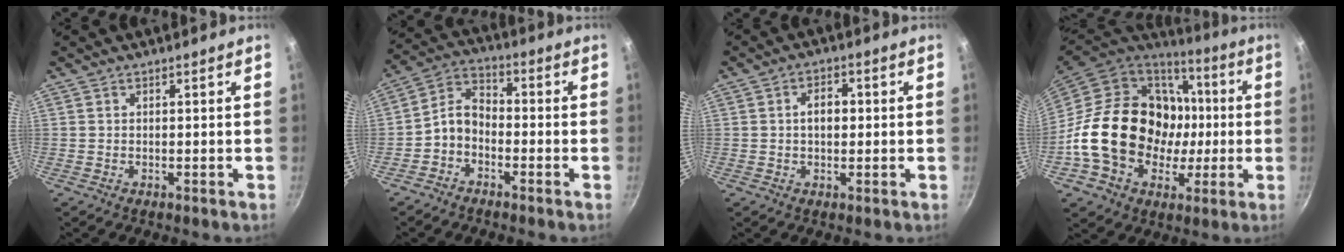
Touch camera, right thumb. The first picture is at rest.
{"total": 6.3, "force": [-2.5, 4.3, 3.9], "torque": [-0.067, 0.046, -0.062]}
{"total": 4.2, "force": [0.2, 2.8, 3.1], "torque": [-0.031, 0.014, 0.001]}
{"total": 26.8, "force": [-0.9, 21.2, 16.4], "torque": [-0.264, 0.040, 0.005]}